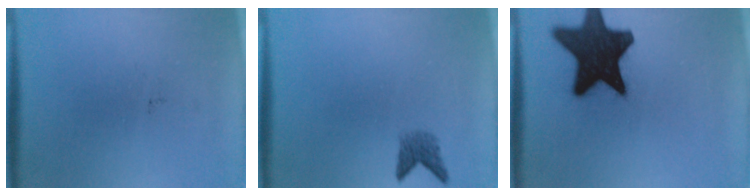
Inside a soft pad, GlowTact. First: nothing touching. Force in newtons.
{"total": 2.0}
{"total": 18.0}